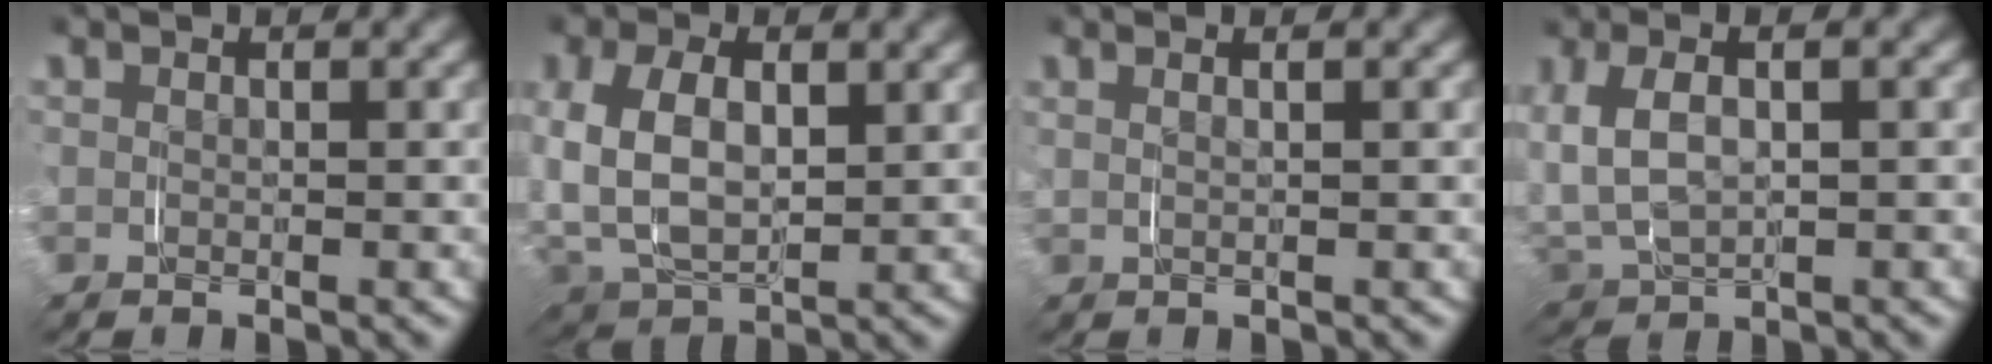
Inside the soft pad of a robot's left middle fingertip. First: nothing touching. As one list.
[{"total": 4.0, "force": [0.9, 3.3, 2.1], "torque": [-0.057, -0.011, 0.010]}, {"total": 1.4, "force": [1.0, -0.9, 0.2], "torque": [0.009, 0.011, 0.015]}, {"total": 2.5, "force": [0.6, 1.9, 1.6], "torque": [-0.044, -0.007, 0.012]}]